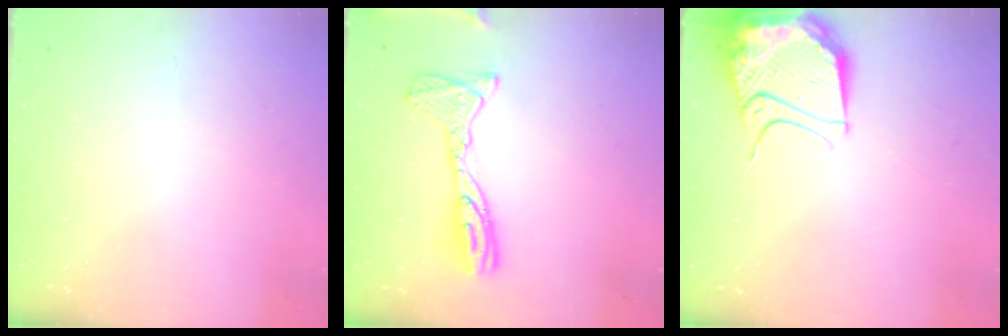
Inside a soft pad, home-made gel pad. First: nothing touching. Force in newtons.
{"total": 13.7, "press": 13.7, "slide": 1.3}
{"total": 14.2, "press": 14.2, "slide": 1.4}